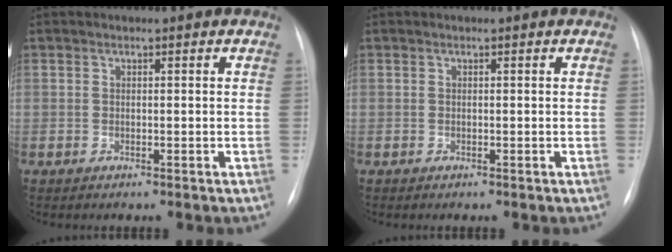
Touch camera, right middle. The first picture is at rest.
{"total": 0.0}